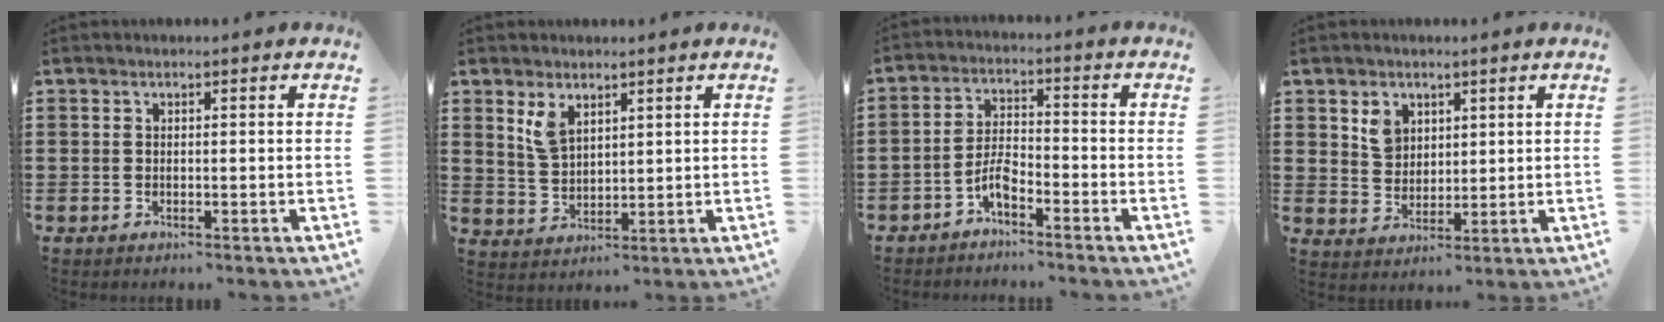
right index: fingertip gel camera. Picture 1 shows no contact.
{"total": 4.2, "force": [2.6, 2.2, 2.4], "torque": [-0.055, 0.006, 0.048]}
{"total": 4.3, "force": [-3.1, 1.5, 2.7], "torque": [-0.071, 0.003, -0.067]}
{"total": 4.3, "force": [2.3, 3.4, 1.4], "torque": [-0.032, 0.009, 0.041]}